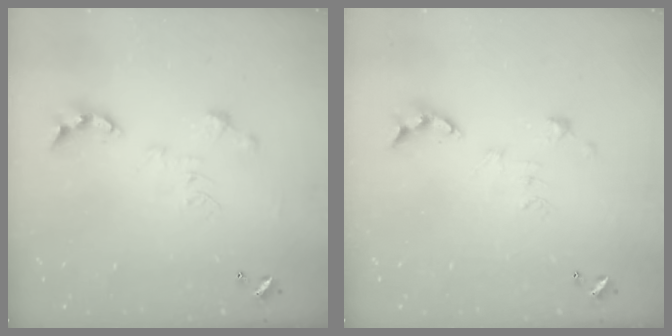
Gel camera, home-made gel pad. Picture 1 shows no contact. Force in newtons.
{"total": 4.7, "press": 4.7, "slide": 0.4}